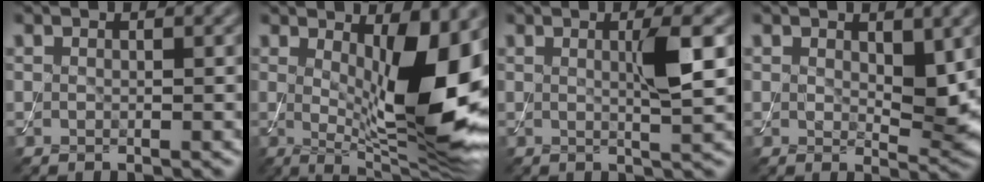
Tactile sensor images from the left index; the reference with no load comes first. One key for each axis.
{"total": 12.0, "fx": 1.0, "fy": 3.8, "fz": 11.4, "tx": -0.151, "ty": -0.019, "tz": 0.018}
{"total": 3.5, "fx": 0.6, "fy": 0.5, "fz": 3.4, "tx": -0.053, "ty": -0.001, "tz": 0.006}
{"total": 3.4, "fx": 1.0, "fy": 1.7, "fz": 2.7, "tx": -0.045, "ty": -0.009, "tz": 0.020}